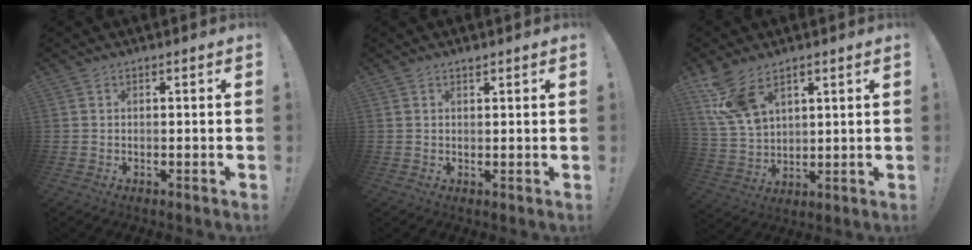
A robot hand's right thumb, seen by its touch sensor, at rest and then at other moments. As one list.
[{"total": 1.1, "force": [1.0, 0.1, 0.4], "torque": [-0.002, -0.003, 0.017]}, {"total": 11.8, "force": [7.1, 6.6, 6.8], "torque": [-0.135, -0.029, 0.141]}]